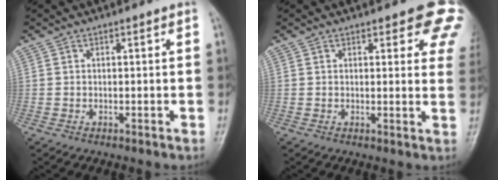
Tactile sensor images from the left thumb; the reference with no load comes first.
{"total": 9.1, "force": [5.8, 3.6, 6.1], "torque": [-0.026, -0.022, 0.053]}